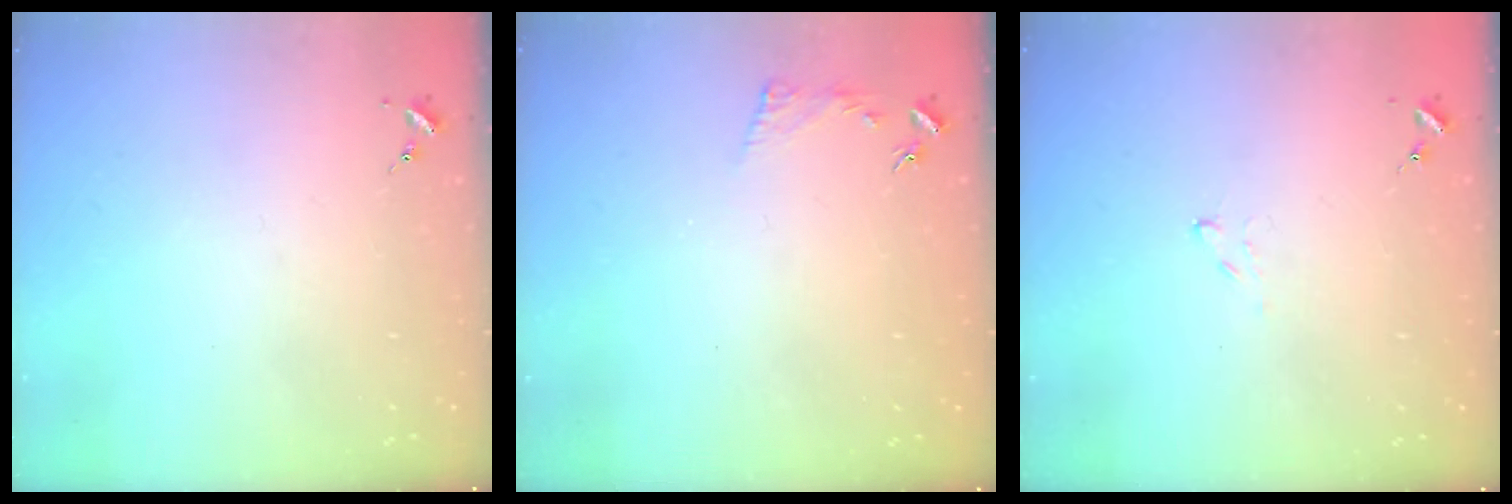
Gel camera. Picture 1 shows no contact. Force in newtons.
{"total": 3.8, "press": 3.7, "slide": 0.8}
{"total": 4.7, "press": 4.6, "slide": 0.7}